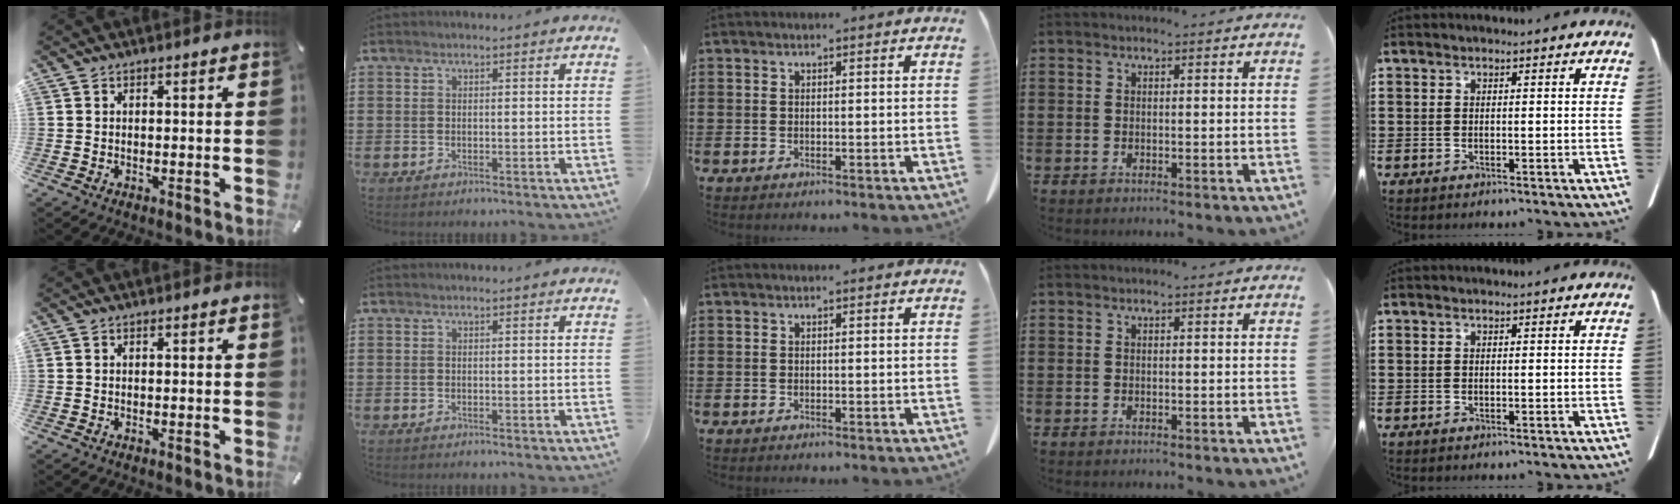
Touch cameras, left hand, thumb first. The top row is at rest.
{}